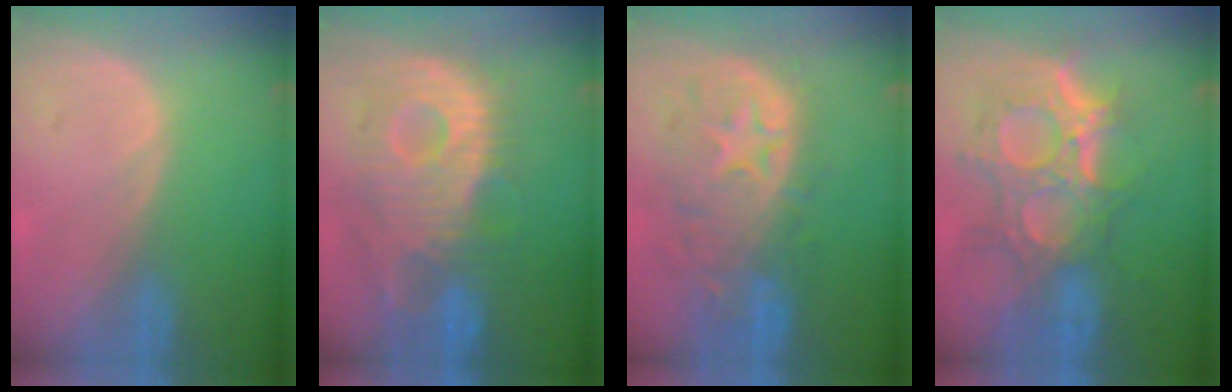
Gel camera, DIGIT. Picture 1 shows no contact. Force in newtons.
{"total": 11.8, "press": 10.6, "slide": 5.2}
{"total": 11.8, "press": 10.1, "slide": 6.1}
{"total": 12.0, "press": 10.8, "slide": 5.3}